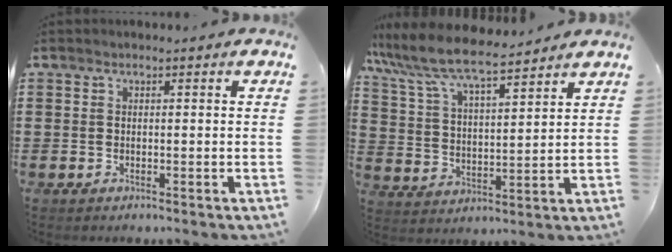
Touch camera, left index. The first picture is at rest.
{"total": 7.8, "force": [7.0, 0.8, 3.5], "torque": [-0.094, -0.034, 0.120]}